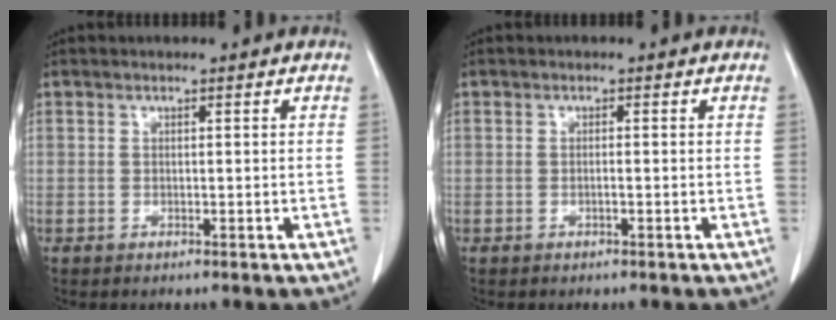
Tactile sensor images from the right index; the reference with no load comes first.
{"total": 0.6, "force": [-0.2, 0.0, 0.6], "torque": [-0.010, 0.001, -0.003]}